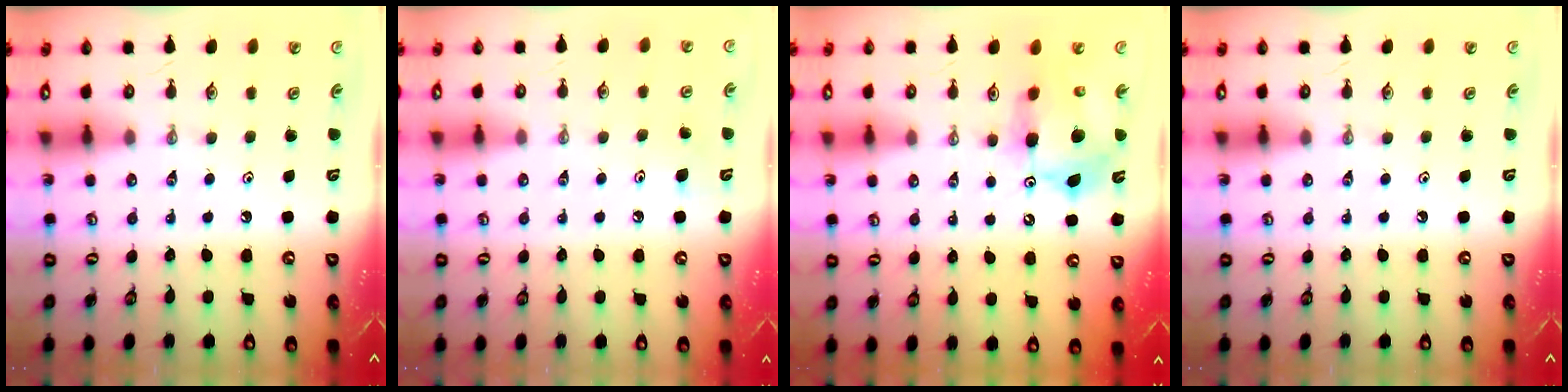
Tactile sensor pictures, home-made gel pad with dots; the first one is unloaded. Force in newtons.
{"total": 5.5, "press": 5.2, "slide": 1.7}
{"total": 12.9, "press": 12.9, "slide": 1.0}
{"total": 0.0}